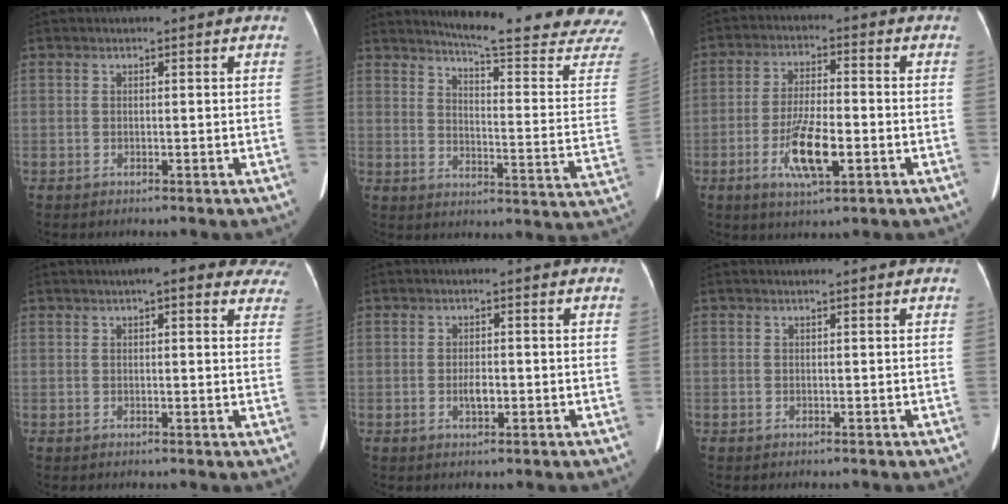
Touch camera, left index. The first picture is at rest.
{"total": 20.5, "force": [19.3, -1.0, 6.9], "torque": [-0.101, -0.130, 0.225]}
{"total": 8.8, "force": [-3.3, 2.1, 7.9], "torque": [-0.155, -0.008, -0.056]}
{"total": 9.9, "force": [7.7, 2.8, 5.6], "torque": [-0.040, 0.006, 0.070]}
{"total": 2.2, "force": [-0.8, 0.9, 1.9], "torque": [-0.035, -0.001, -0.011]}
{"total": 0.0}